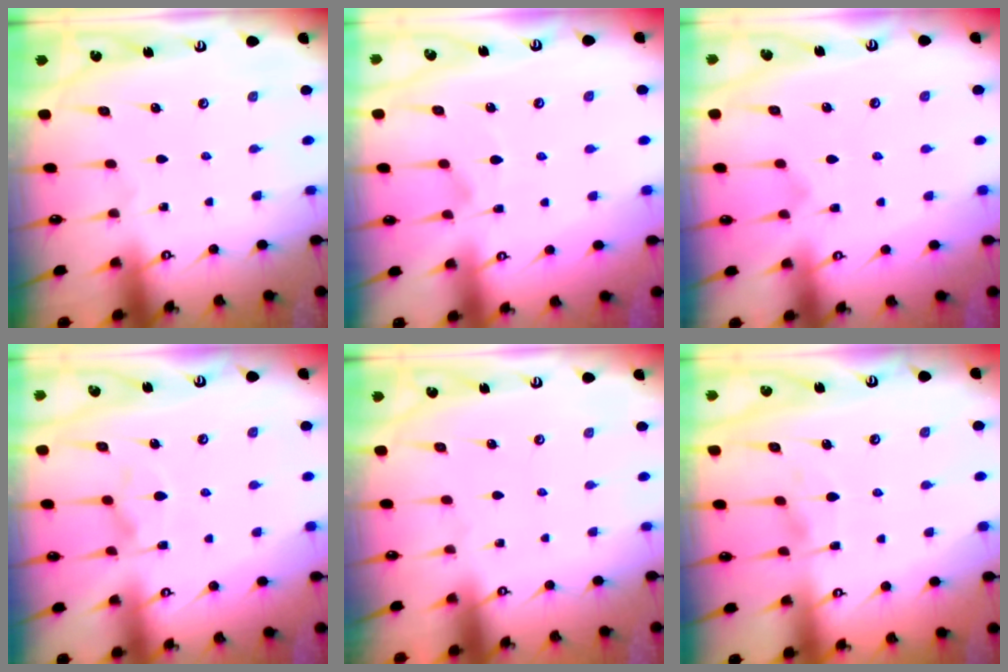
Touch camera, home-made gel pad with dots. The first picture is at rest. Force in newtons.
{"total": 1.7, "press": 1.3, "slide": 1.1}
{"total": 2.1, "press": 1.9, "slide": 1.0}
{"total": 5.1, "press": 5.0, "slide": 1.2}
{"total": 1.5, "press": 1.4, "slide": 0.6}
{"total": 1.7, "press": 1.4, "slide": 1.1}